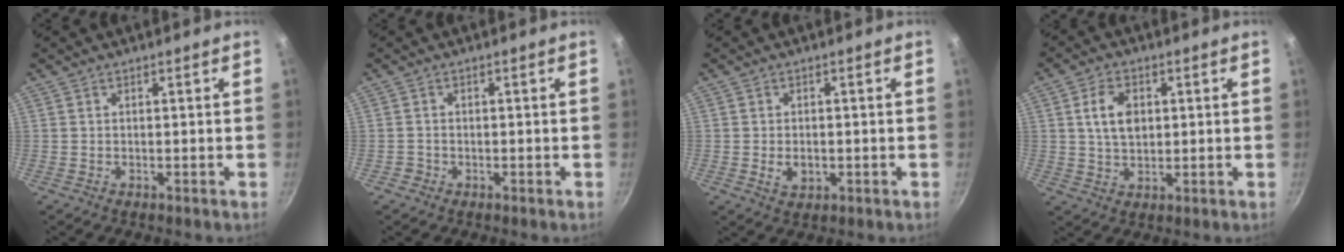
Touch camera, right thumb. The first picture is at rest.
{"total": 1.3, "force": [-0.7, 1.1, 0.1], "torque": [0.001, 0.005, -0.010]}
{"total": 3.5, "force": [-0.7, 2.5, 2.4], "torque": [-0.037, 0.001, -0.007]}
{"total": 7.0, "force": [1.4, 4.8, 4.9], "torque": [-0.075, -0.001, 0.026]}